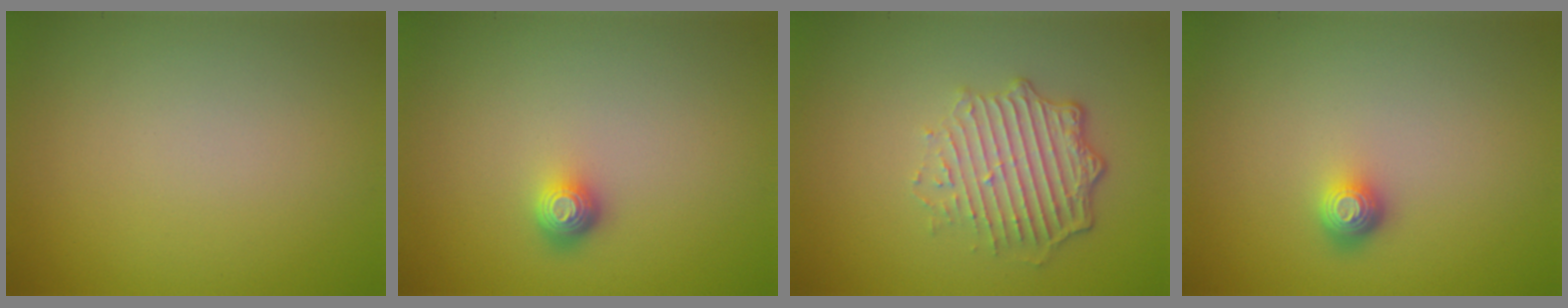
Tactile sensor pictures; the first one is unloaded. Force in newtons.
{"total": 1.7, "press": 1.3, "slide": 1.1}
{"total": 5.0, "press": 3.6, "slide": 3.5}
{"total": 1.7, "press": 1.3, "slide": 1.1}